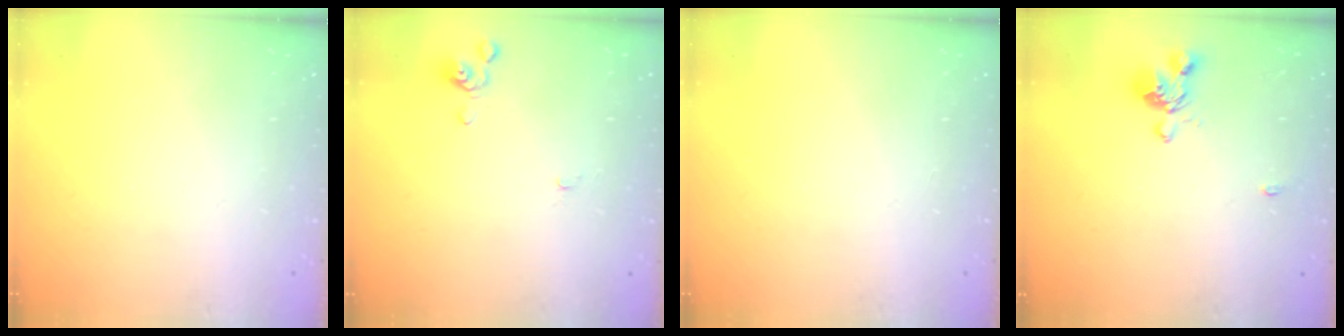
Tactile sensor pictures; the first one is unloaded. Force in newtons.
{"total": 0.0}
{"total": 0.0}
{"total": 1.2, "press": 0.8, "slide": 1.0}